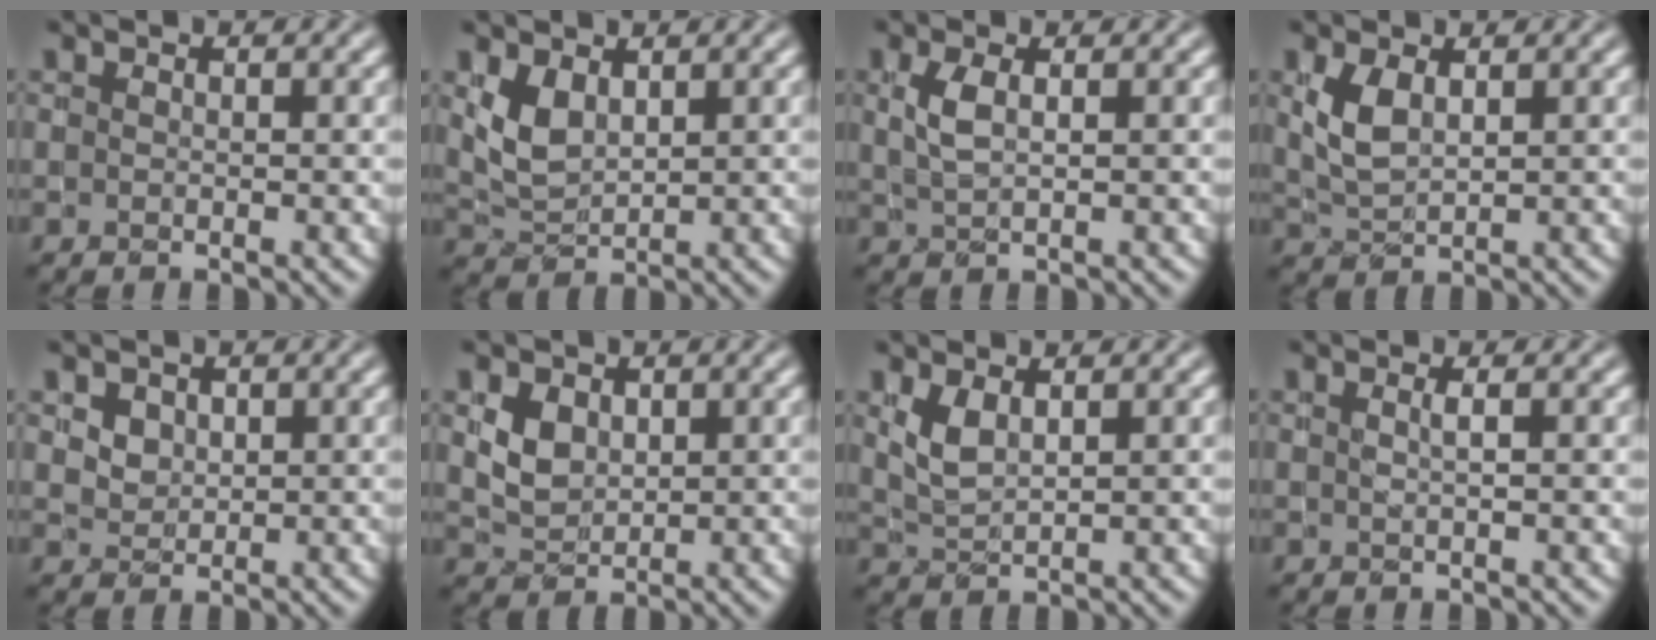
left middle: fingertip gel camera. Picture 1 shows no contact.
{"total": 2.6, "force": [1.0, 1.6, 1.8], "torque": [-0.044, -0.004, 0.028]}
{"total": 2.0, "force": [0.4, 0.8, 1.8], "torque": [-0.047, 0.001, 0.012]}
{"total": 2.8, "force": [0.8, 1.5, 2.3], "torque": [-0.057, 0.001, 0.022]}
{"total": 1.7, "force": [0.8, 1.4, 0.6], "torque": [-0.019, -0.005, 0.022]}
{"total": 2.4, "force": [0.7, 1.9, 1.4], "torque": [-0.032, -0.003, 0.017]}
{"total": 2.0, "force": [0.9, 0.9, 1.6], "torque": [-0.043, -0.004, 0.024]}
{"total": 0.8, "force": [0.0, 0.2, 0.8], "torque": [-0.009, -0.004, -0.005]}